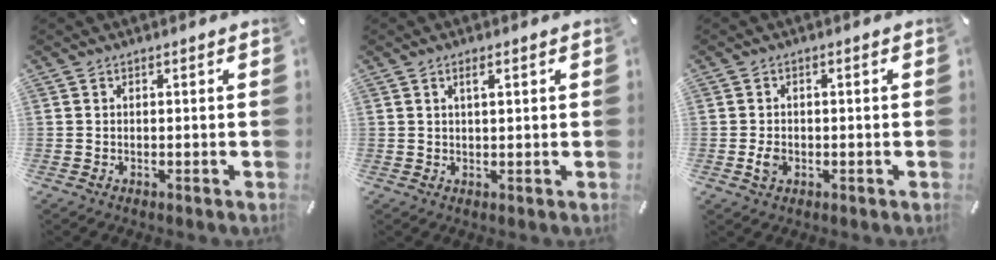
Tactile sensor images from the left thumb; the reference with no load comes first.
{"total": 2.2, "force": [1.0, 0.6, 1.9], "torque": [-0.039, 0.003, 0.015]}
{"total": 2.7, "force": [-0.6, 1.9, 1.8], "torque": [-0.046, -0.002, -0.014]}